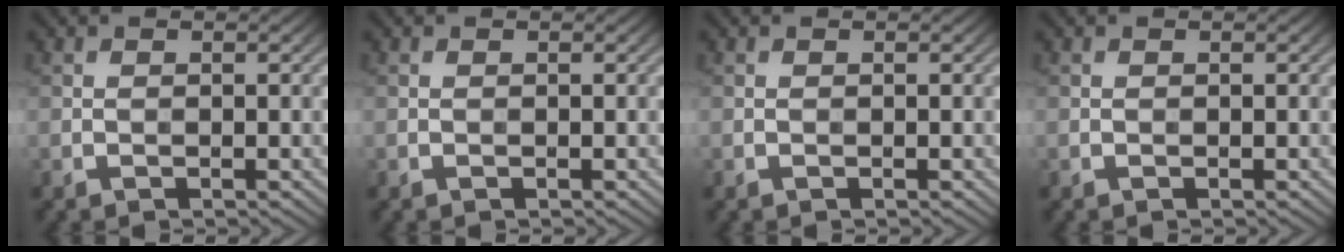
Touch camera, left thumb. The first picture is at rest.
{"total": 0.0}
{"total": 0.0}
{"total": 0.0}